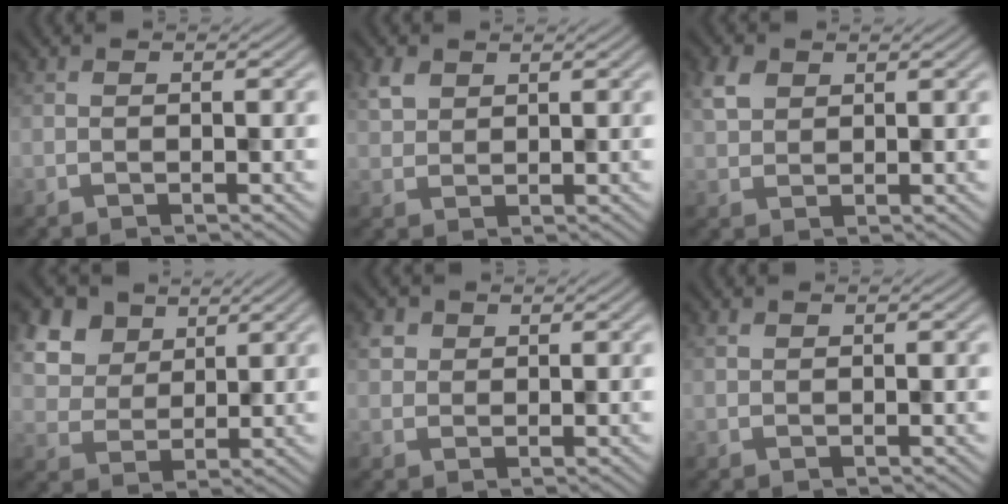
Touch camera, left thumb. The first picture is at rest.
{"total": 2.7, "force": [1.6, 1.7, 1.3], "torque": [-0.033, 0.003, 0.035]}
{"total": 3.2, "force": [1.6, 2.2, 1.7], "torque": [-0.044, 0.006, 0.031]}
{"total": 9.3, "force": [5.2, 6.4, 4.3], "torque": [-0.163, -0.001, 0.116]}
{"total": 2.1, "force": [1.0, 1.7, 0.6], "torque": [-0.019, 0.003, 0.019]}
{"total": 0.7, "force": [0.5, 0.4, 0.3], "torque": [-0.011, 0.001, 0.011]}